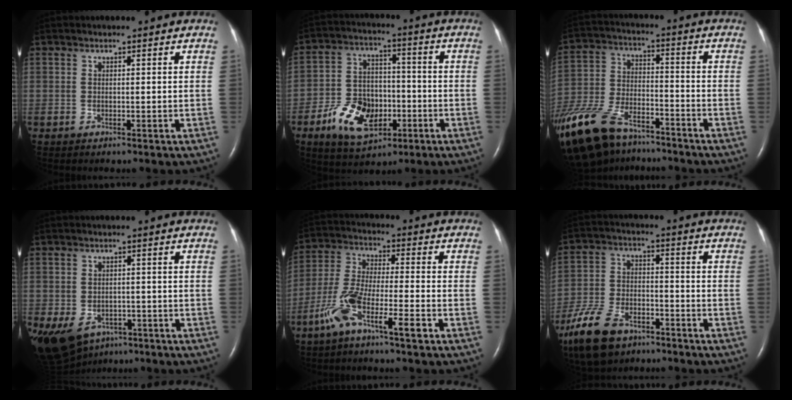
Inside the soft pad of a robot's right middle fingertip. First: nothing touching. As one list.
[{"total": 11.4, "force": [-4.7, 7.1, 7.5], "torque": [-0.156, 0.011, -0.075]}, {"total": 19.6, "force": [-14.7, 8.0, 10.0], "torque": [-0.269, -0.023, -0.265]}, {"total": 15.6, "force": [-7.7, 11.5, 7.3], "torque": [-0.202, -0.012, -0.101]}, {"total": 9.0, "force": [-5.2, 1.0, 7.3], "torque": [-0.160, 0.001, -0.103]}, {"total": 12.7, "force": [-8.6, 6.2, 7.1], "torque": [-0.161, -0.013, -0.157]}]